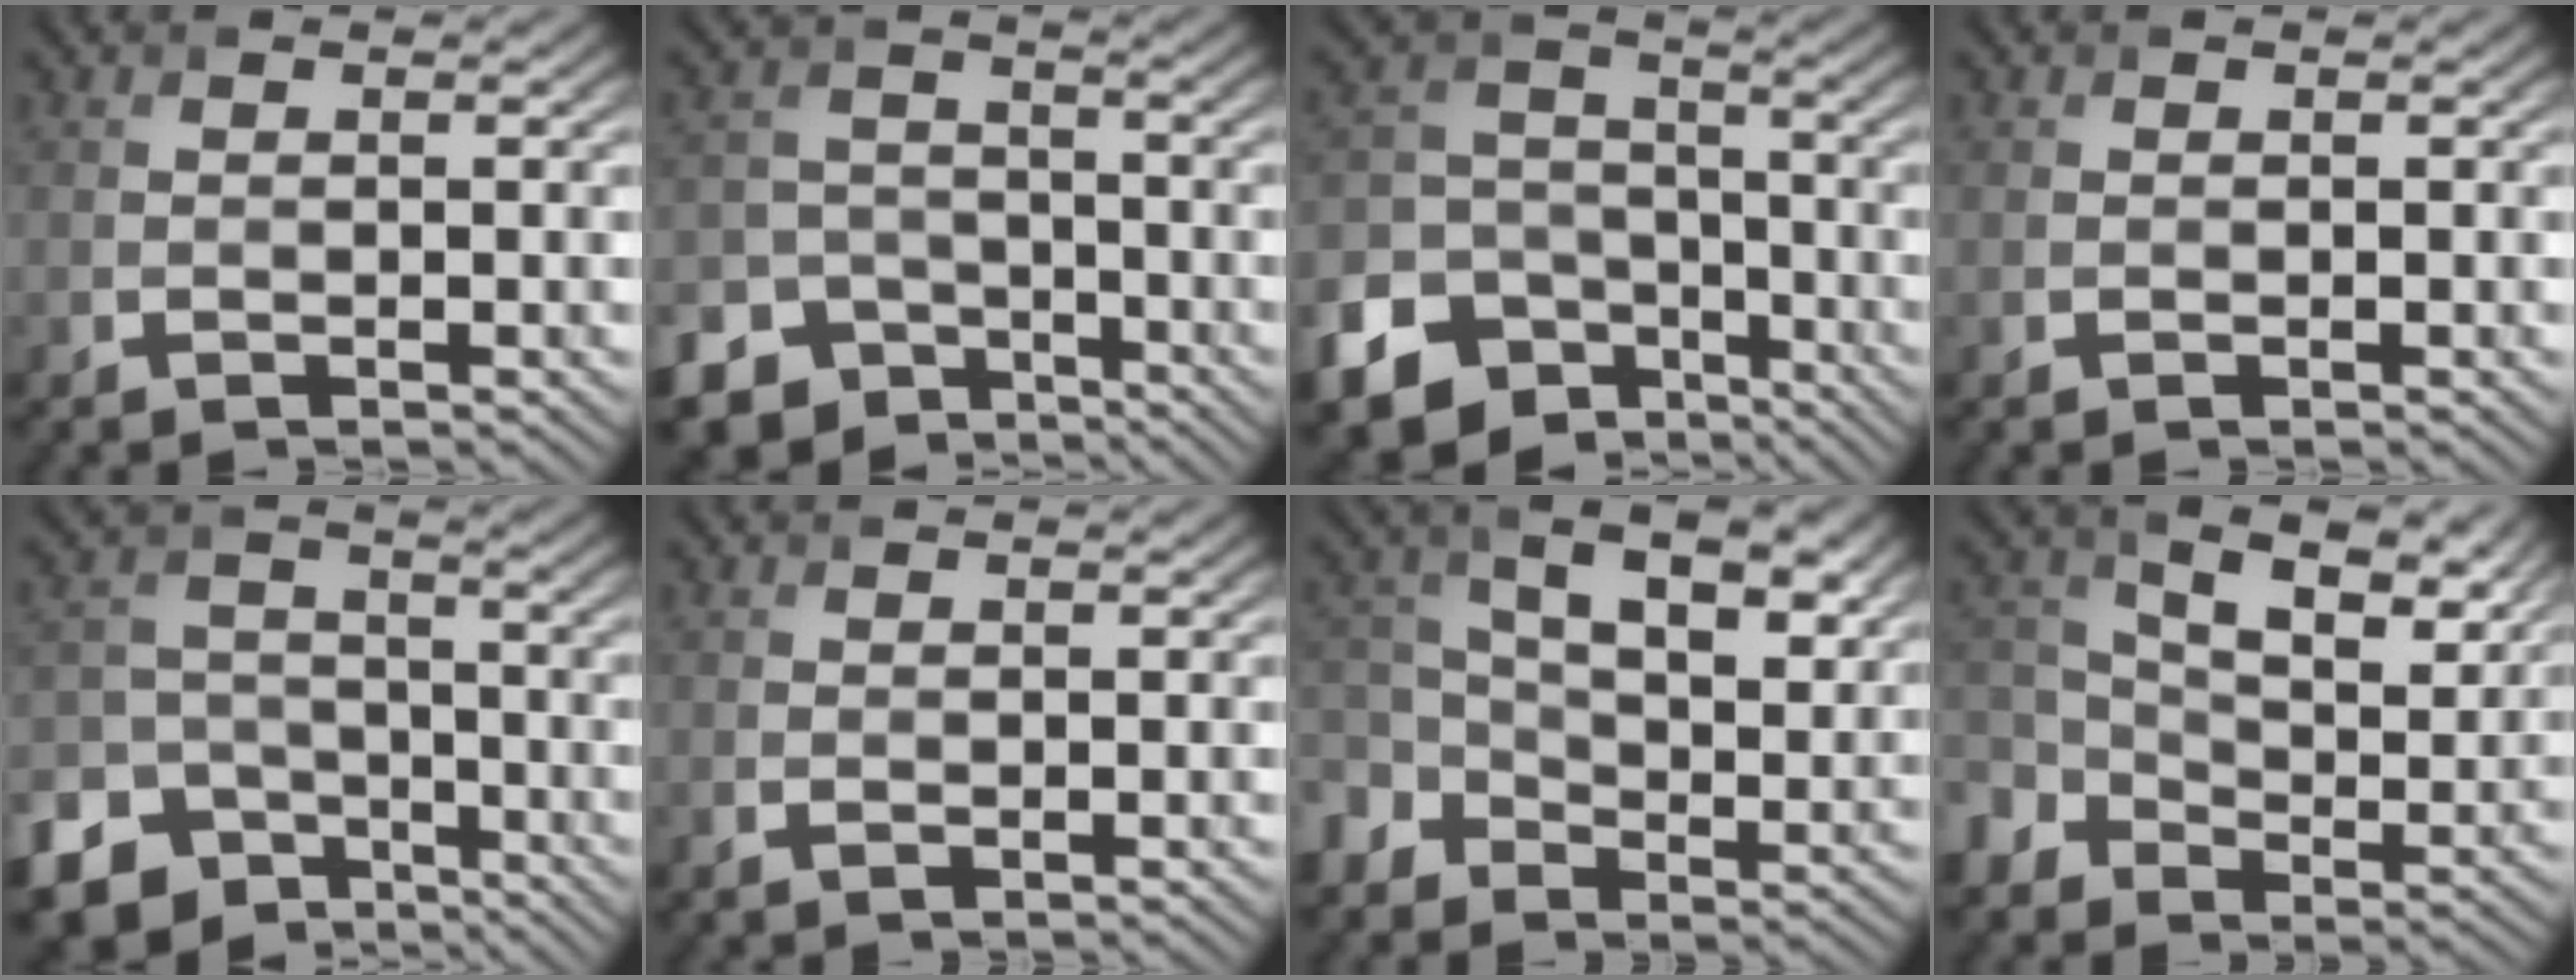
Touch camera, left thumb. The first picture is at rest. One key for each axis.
{"total": 10.3, "fx": -7.0, "fy": 7.1, "fz": 2.5, "tx": -0.075, "ty": -0.030, "tz": -0.124}
{"total": 14.4, "fx": -7.7, "fy": 10.7, "fz": 5.6, "tx": -0.172, "ty": -0.045, "tz": -0.136}
{"total": 0.0}
{"total": 12.8, "fx": -7.7, "fy": 9.4, "fz": 3.9, "tx": -0.126, "ty": -0.050, "tz": -0.129}
{"total": 0.6, "fx": 0.1, "fy": 0.4, "fz": 0.4, "tx": -0.008, "ty": -0.003, "tz": 0.003}
{"total": 9.7, "fx": 0.5, "fy": 6.6, "fz": 7.1, "tx": -0.137, "ty": 0.001, "tz": -0.002}
{"total": 10.3, "fx": 1.9, "fy": 7.5, "fz": 6.8, "tx": -0.144, "ty": -0.010, "tz": 0.030}